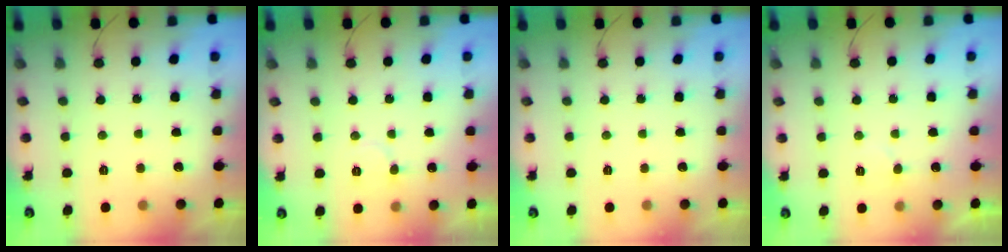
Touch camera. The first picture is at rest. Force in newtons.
{"total": 5.7, "press": 5.6, "slide": 0.6}
{"total": 0.0}
{"total": 3.8, "press": 3.8, "slide": 0.3}